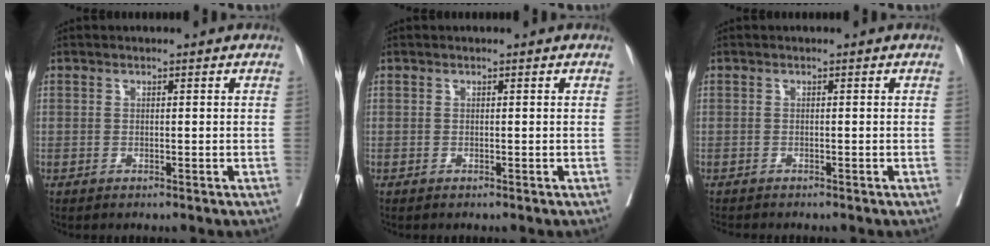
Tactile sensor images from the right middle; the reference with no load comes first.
{"total": 0.0}
{"total": 2.3, "force": [-2.2, 0.3, 0.7], "torque": [-0.020, -0.008, -0.033]}